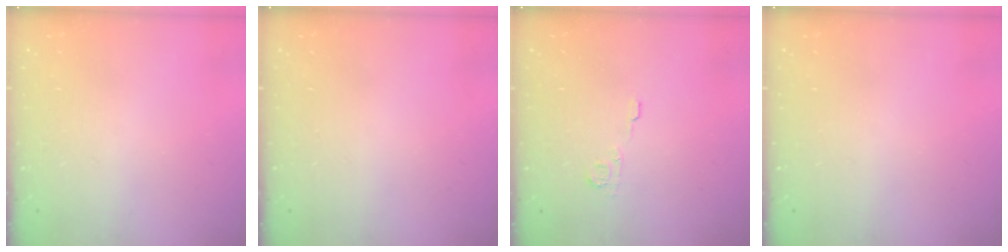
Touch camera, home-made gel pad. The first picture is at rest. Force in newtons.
{"total": 0.0}
{"total": 4.9, "press": 4.9, "slide": 0.2}
{"total": 0.0}